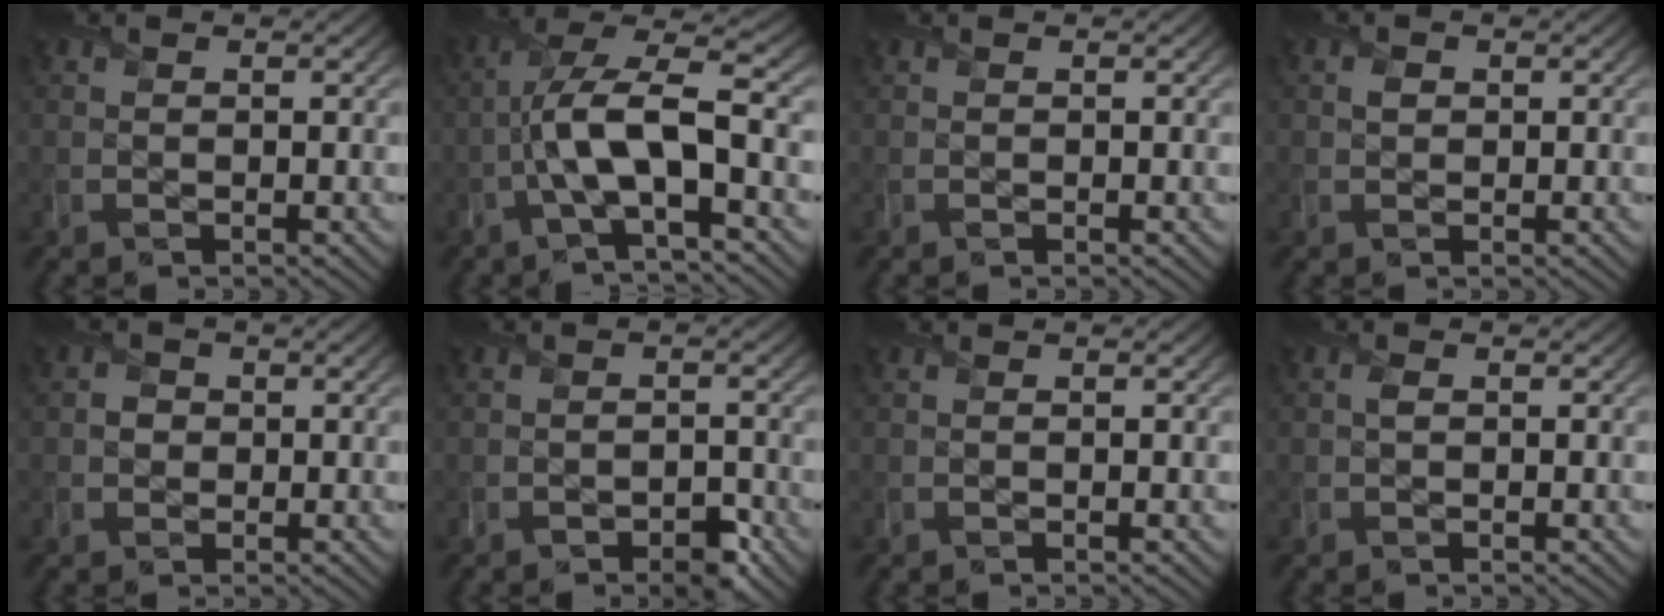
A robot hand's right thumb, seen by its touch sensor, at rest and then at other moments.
{"total": 10.4, "force": [-2.5, 3.3, 9.6], "torque": [-0.191, 0.012, -0.055]}
{"total": 0.0}
{"total": 0.8, "force": [0.2, 0.7, 0.3], "torque": [-0.009, -0.002, 0.001]}
{"total": 1.5, "force": [0.0, 1.5, 0.1], "torque": [0.003, -0.003, -0.004]}
{"total": 3.1, "force": [-2.0, 1.7, 1.7], "torque": [-0.022, -0.004, -0.031]}
{"total": 0.0}
{"total": 0.6, "force": [0.0, 0.3, 0.4], "torque": [-0.009, 0.000, 0.001]}